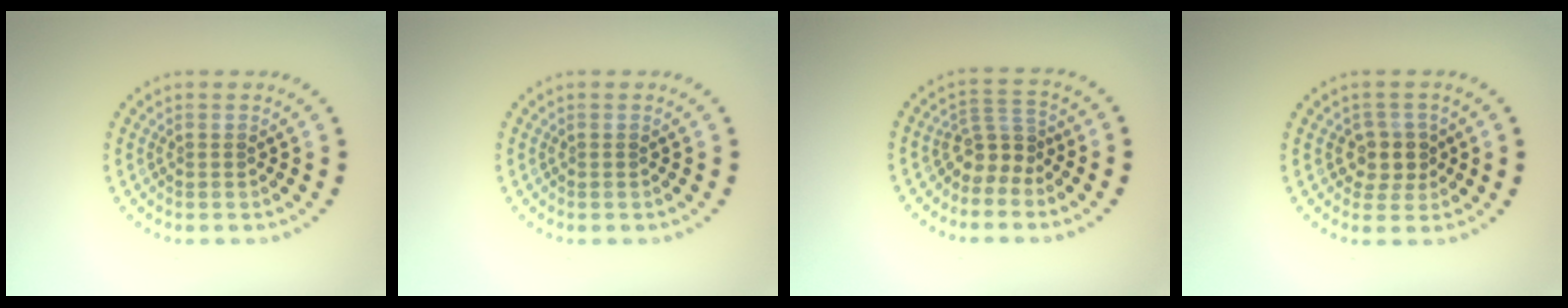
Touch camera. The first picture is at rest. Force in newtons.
{"total": 0.0}
{"total": 2.9, "press": 2.1, "slide": 2.1}
{"total": 2.5, "press": 2.2, "slide": 1.1}